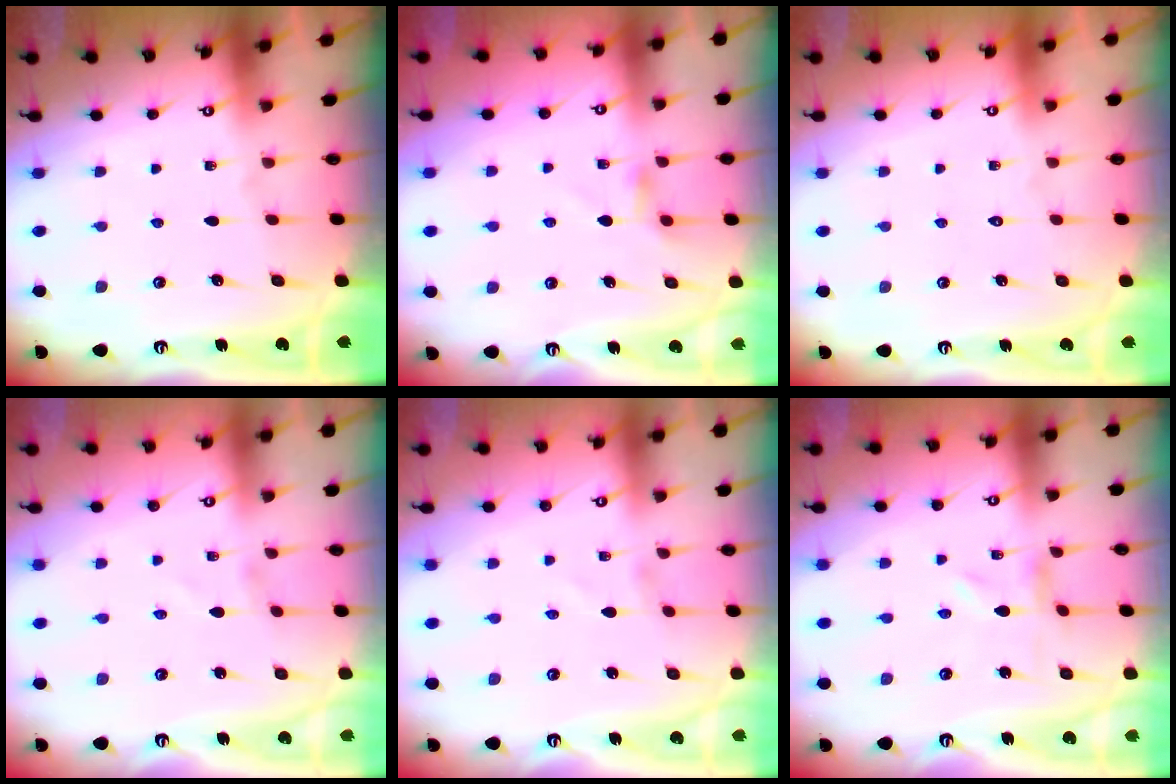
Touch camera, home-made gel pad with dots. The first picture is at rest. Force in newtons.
{"total": 3.6, "press": 3.6, "slide": 0.6}
{"total": 1.6, "press": 1.6, "slide": 0.1}
{"total": 1.5, "press": 1.5, "slide": 0.1}
{"total": 1.5, "press": 1.5, "slide": 0.1}
{"total": 0.0}